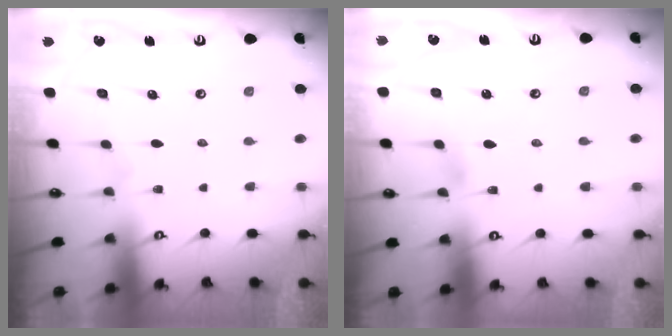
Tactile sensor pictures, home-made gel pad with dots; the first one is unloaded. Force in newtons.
{"total": 3.7, "press": 3.7, "slide": 0.4}